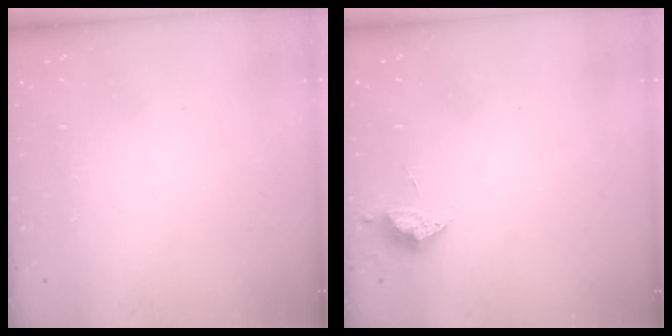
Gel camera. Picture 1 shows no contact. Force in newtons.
{"total": 9.0, "press": 9.0, "slide": 0.7}